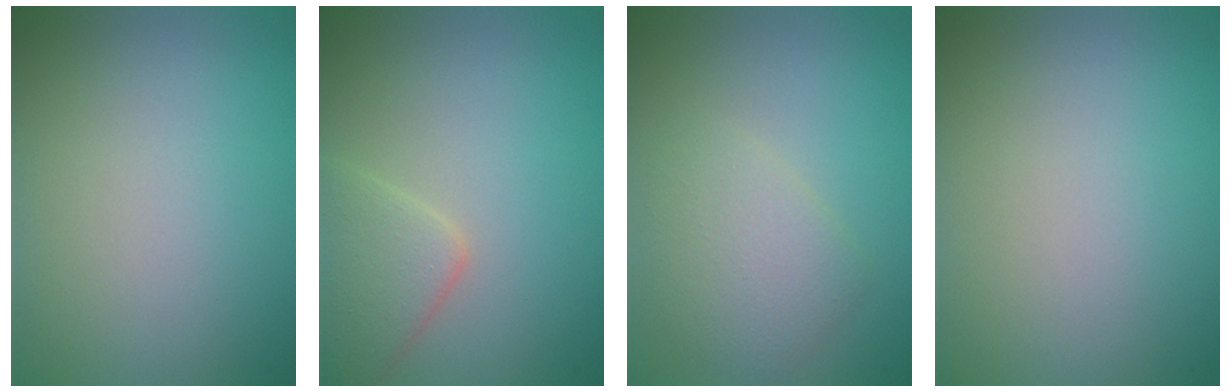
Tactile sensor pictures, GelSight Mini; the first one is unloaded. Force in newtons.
{"total": 3.3, "press": 3.3, "slide": 0.1}
{"total": 2.8, "press": 2.8, "slide": 0.2}
{"total": 0.0}